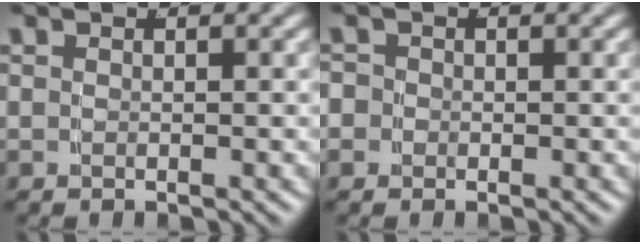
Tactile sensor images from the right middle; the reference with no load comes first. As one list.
[{"total": 2.7, "force": [-0.5, 2.6, 0.6], "torque": [-0.027, -0.008, -0.016]}]